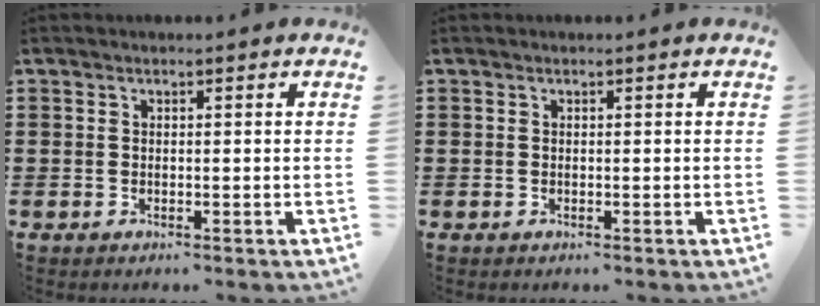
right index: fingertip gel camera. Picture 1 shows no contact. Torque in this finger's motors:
{"motor_torque": [0.00, 2.14, 0.00, -0.01]}